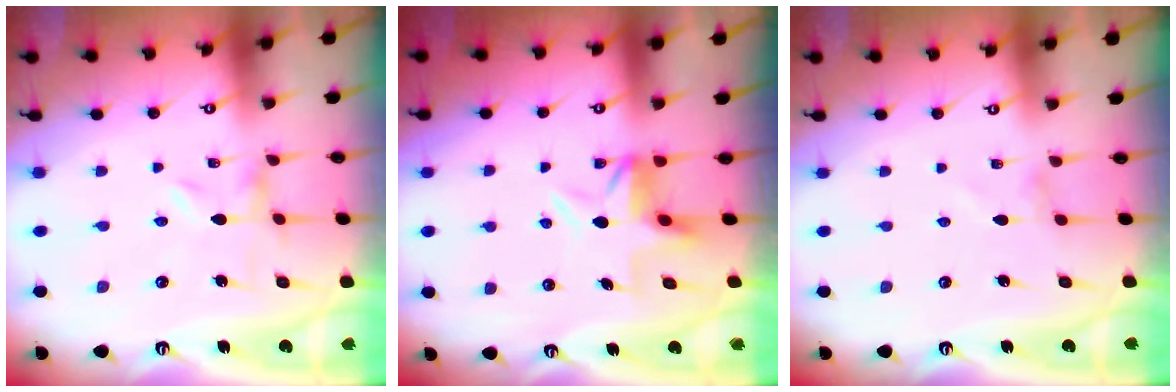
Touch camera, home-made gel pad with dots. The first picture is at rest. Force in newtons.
{"total": 5.0, "press": 5.0, "slide": 0.2}
{"total": 0.0}